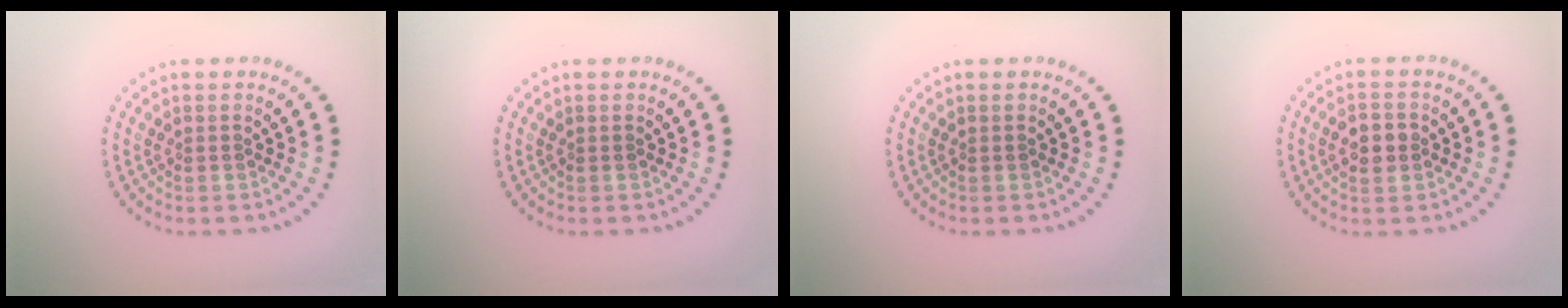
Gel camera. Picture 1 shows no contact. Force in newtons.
{"total": 0.0}
{"total": 0.0}
{"total": 2.3, "press": 2.3, "slide": 0.2}